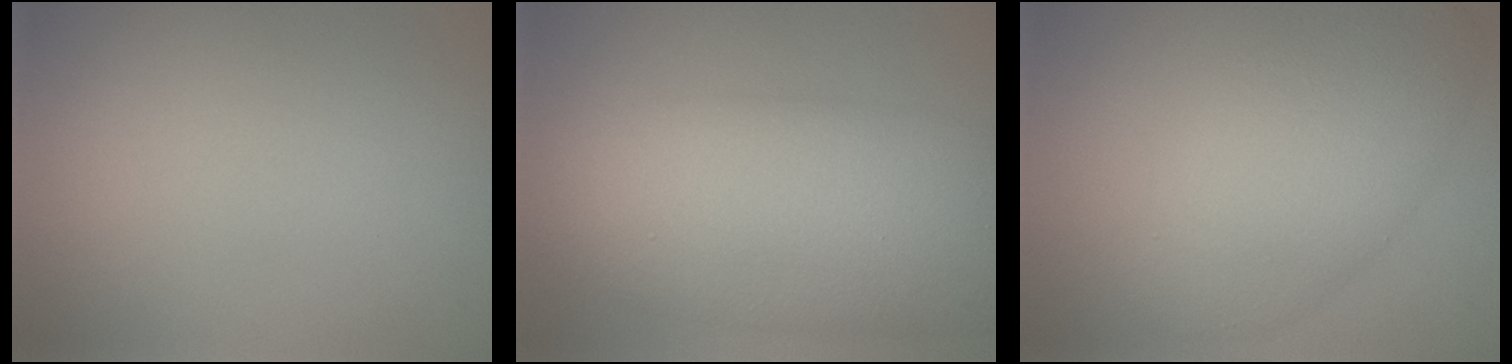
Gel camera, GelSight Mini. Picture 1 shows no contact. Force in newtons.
{"total": 11.5, "press": 11.5, "slide": 0.2}
{"total": 6.9, "press": 6.9, "slide": 0.3}